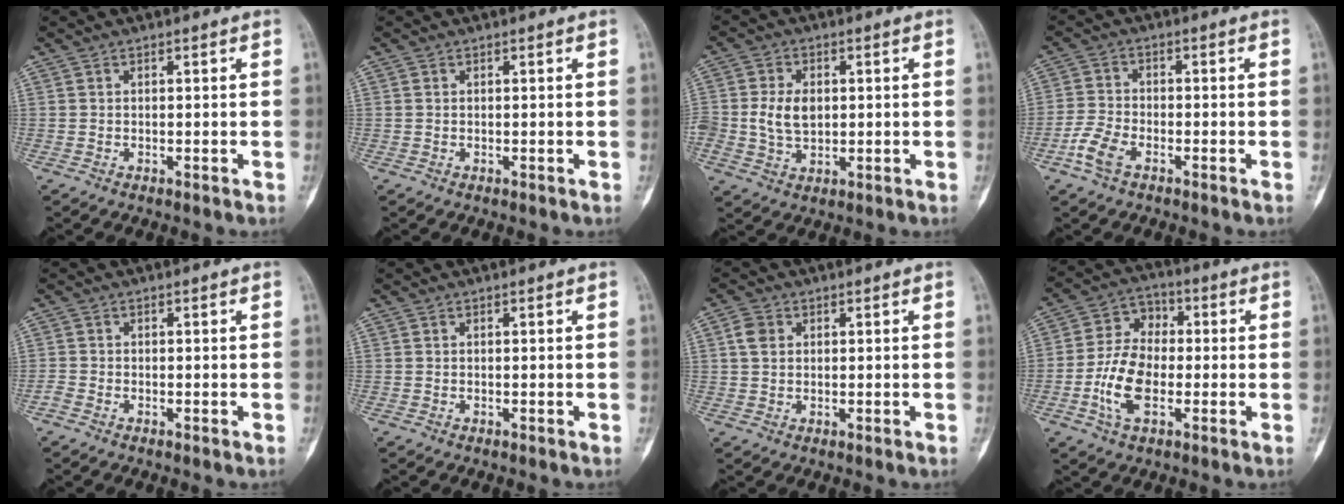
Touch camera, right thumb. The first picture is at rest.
{"total": 0.0}
{"total": 7.0, "force": [0.4, 4.9, 5.0], "torque": [-0.086, 0.002, 0.014]}
{"total": 5.3, "force": [-3.0, 2.7, 3.5], "torque": [-0.080, 0.012, -0.063]}
{"total": 0.9, "force": [-0.7, 0.5, 0.4], "torque": [-0.012, -0.001, -0.020]}
{"total": 0.0}
{"total": 3.4, "force": [1.0, 2.6, 2.0], "torque": [-0.030, 0.004, 0.019]}
{"total": 11.0, "force": [-2.3, 7.1, 8.1], "torque": [-0.148, 0.020, -0.052]}